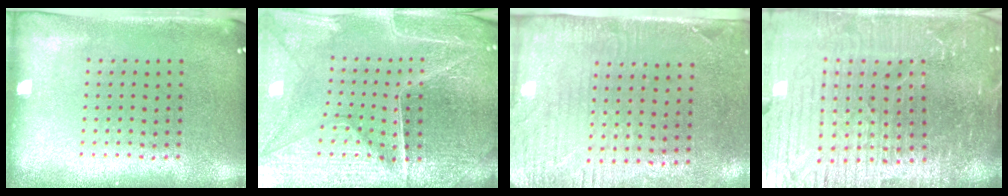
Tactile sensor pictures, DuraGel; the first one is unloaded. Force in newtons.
{"total": 5.1, "press": 4.9, "slide": 1.4}
{"total": 2.9, "press": 2.4, "slide": 1.7}
{"total": 6.8, "press": 6.0, "slide": 3.3}